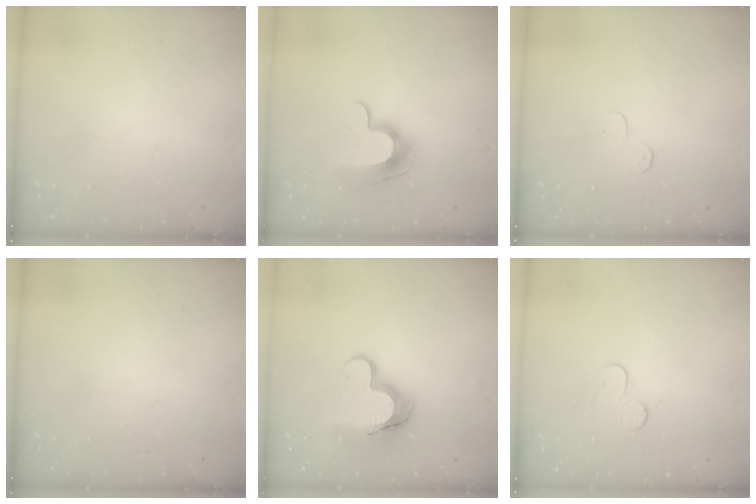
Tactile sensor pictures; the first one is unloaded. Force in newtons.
{"total": 11.5, "press": 11.4, "slide": 0.9}
{"total": 3.9, "press": 3.9, "slide": 0.4}
{"total": 0.0}
{"total": 11.8, "press": 11.8, "slide": 1.0}
{"total": 4.9, "press": 4.8, "slide": 0.5}